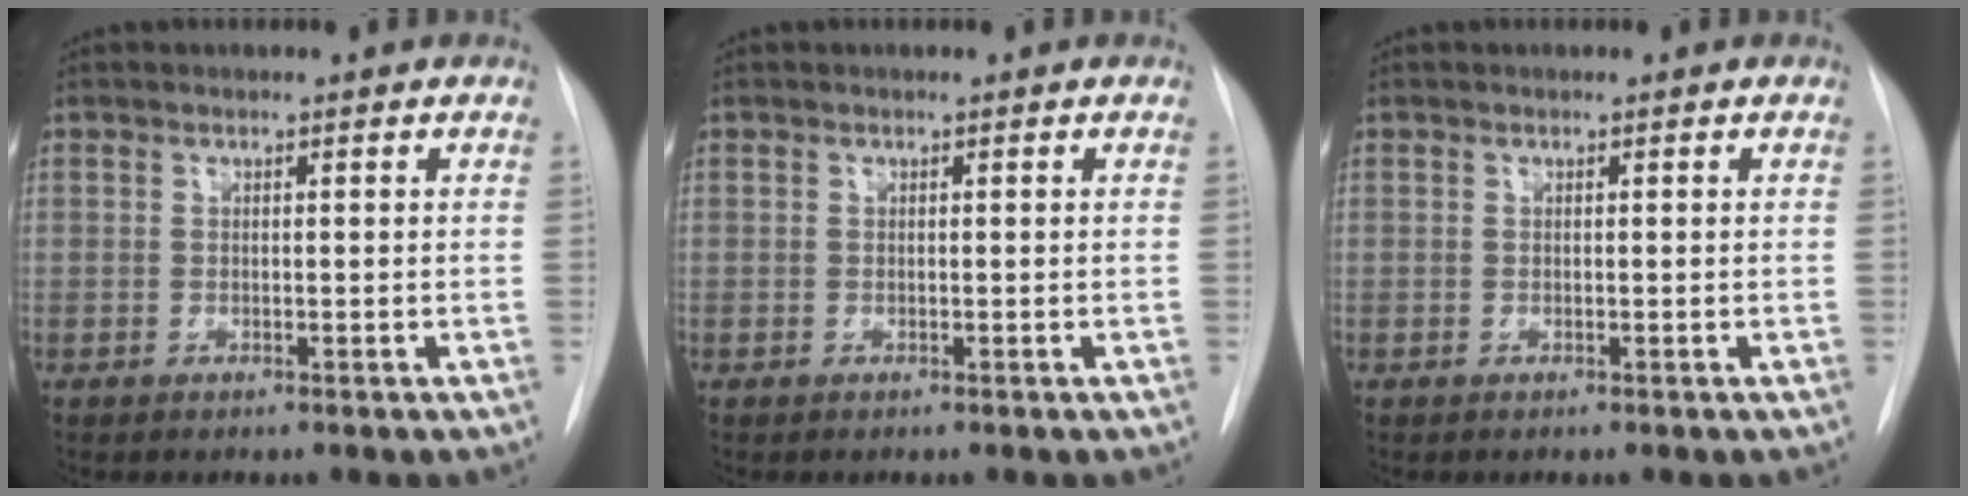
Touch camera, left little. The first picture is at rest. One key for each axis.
{"total": 0.0}
{"total": 0.0}